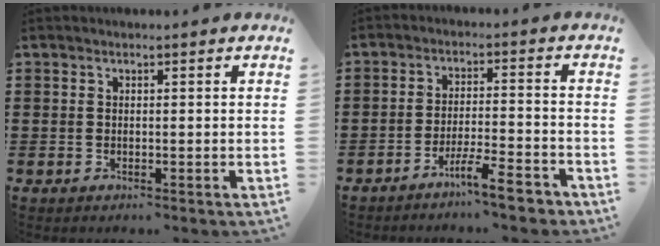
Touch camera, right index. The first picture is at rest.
{"total": 7.0, "force": [-5.8, 0.3, 3.8], "torque": [-0.063, -0.002, -0.105]}